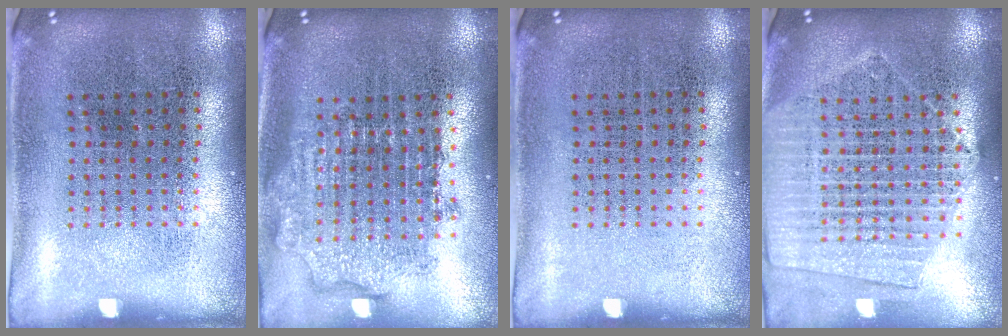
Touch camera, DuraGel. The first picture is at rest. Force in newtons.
{"total": 1.8, "press": 1.5, "slide": 1.1}
{"total": 0.0}
{"total": 1.9, "press": 1.8, "slide": 0.7}